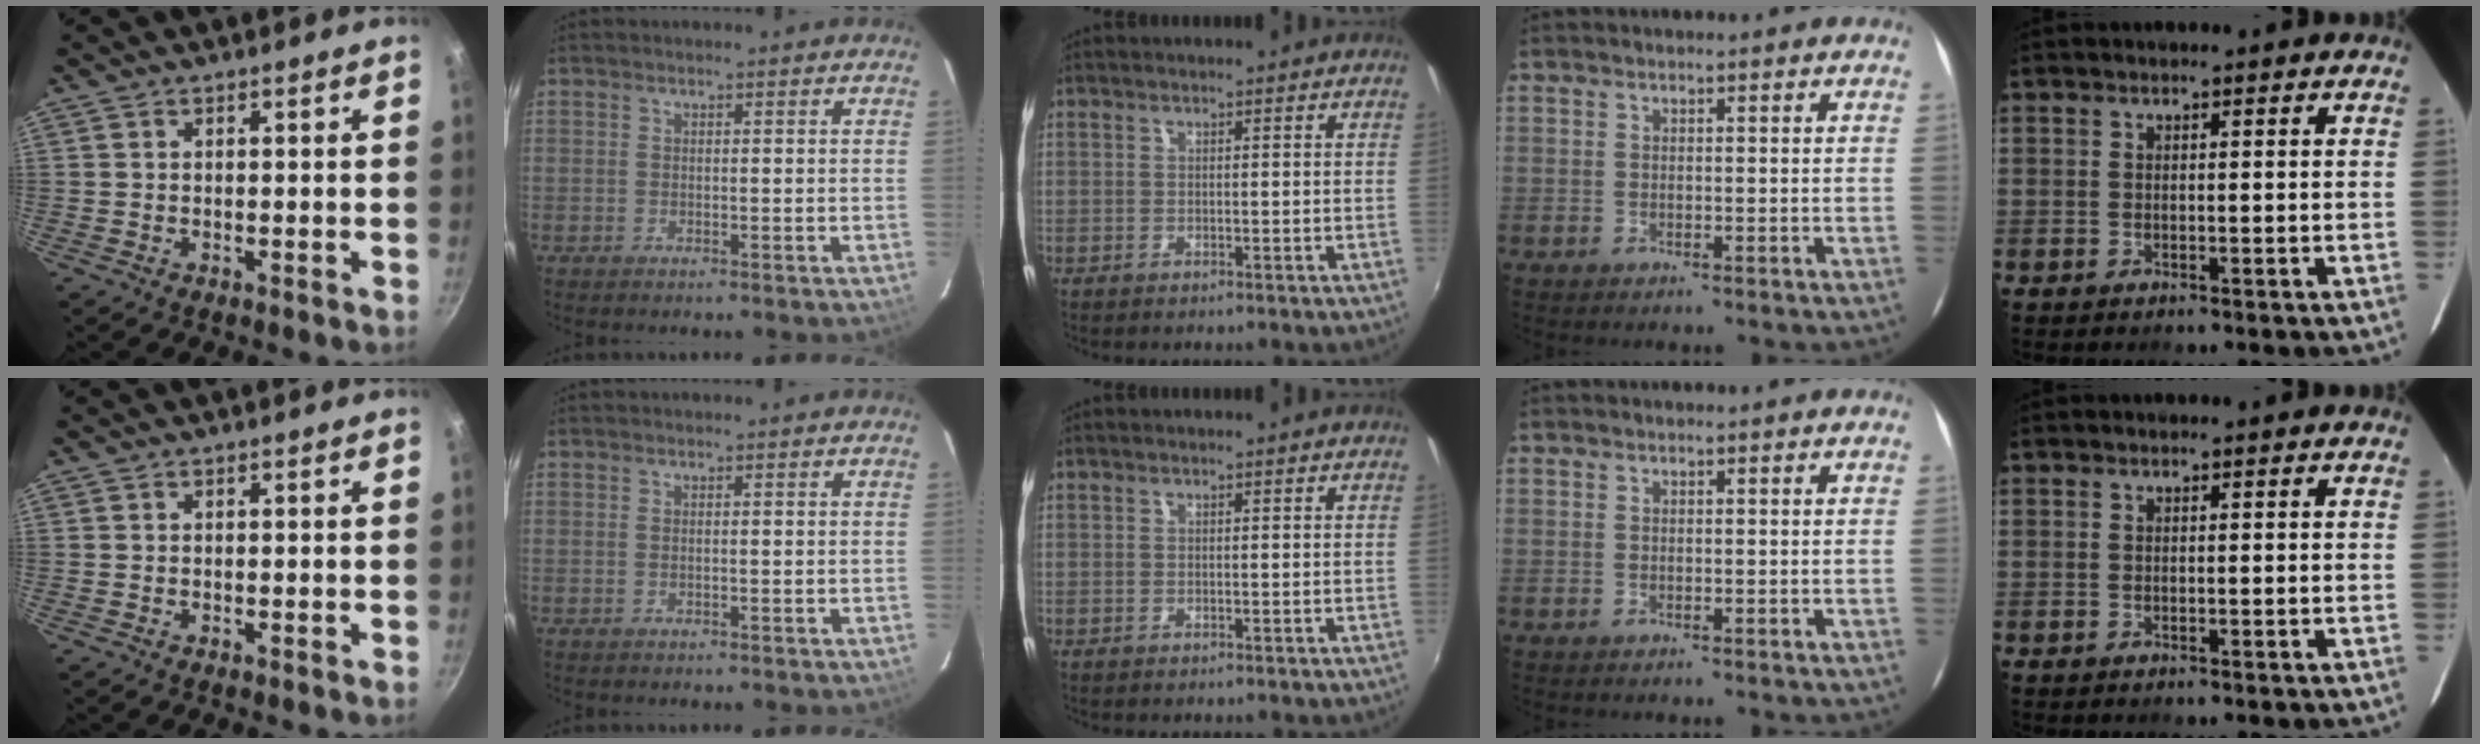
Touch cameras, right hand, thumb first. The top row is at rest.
{}